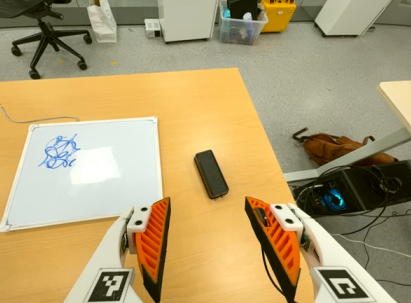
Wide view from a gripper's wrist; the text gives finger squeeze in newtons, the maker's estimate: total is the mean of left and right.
{"total": 0.0}